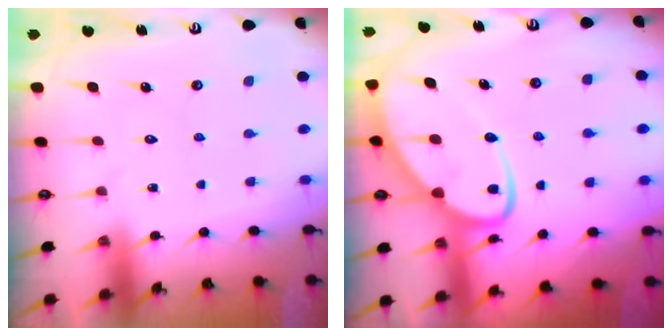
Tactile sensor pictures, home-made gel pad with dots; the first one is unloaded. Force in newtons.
{"total": 11.6, "press": 11.5, "slide": 1.1}